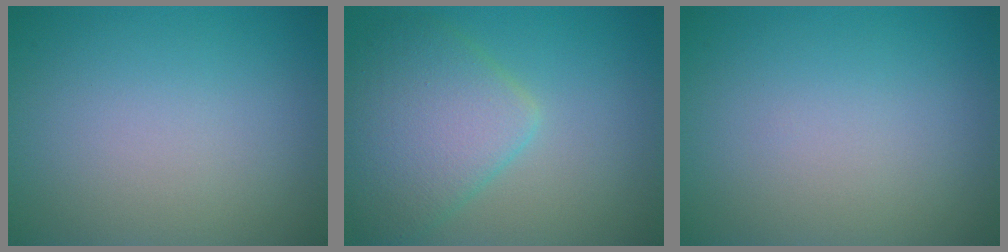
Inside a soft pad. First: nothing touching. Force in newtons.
{"total": 5.7, "press": 5.7, "slide": 0.2}
{"total": 0.0}